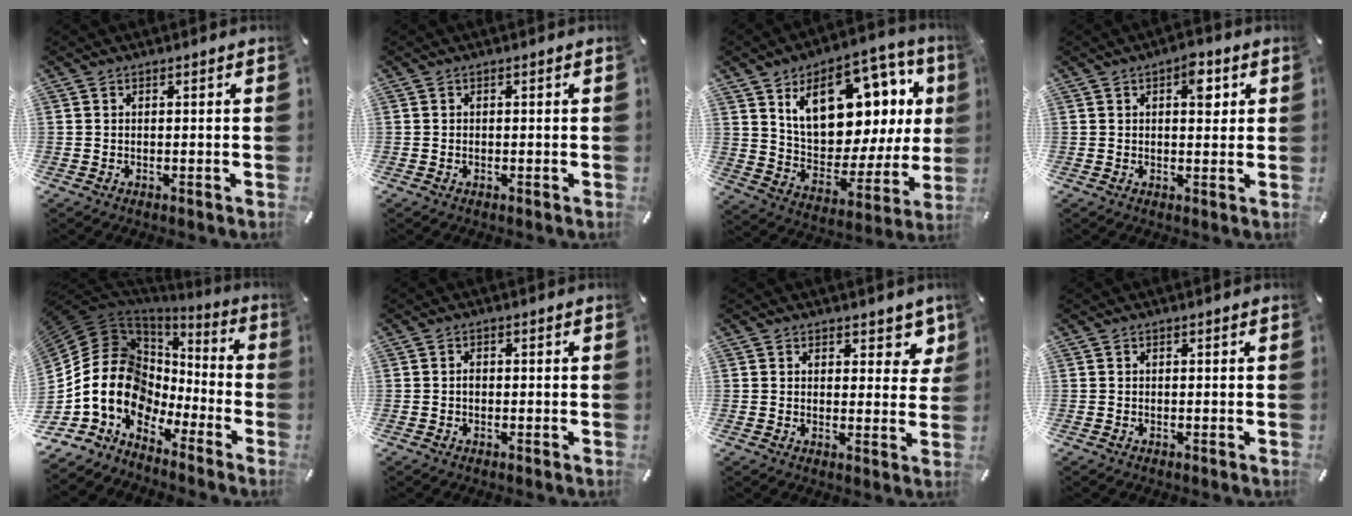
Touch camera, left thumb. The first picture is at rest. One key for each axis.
{"total": 0.9, "fx": -0.2, "fy": 0.5, "fz": 0.7, "tx": -0.015, "ty": -0.002, "tz": -0.004}
{"total": 18.8, "fx": 9.1, "fy": 11.2, "fz": 12.0, "tx": -0.178, "ty": -0.060, "tz": 0.155}
{"total": 5.4, "fx": 1.9, "fy": 3.0, "fz": 4.1, "tx": -0.031, "ty": -0.013, "tz": 0.019}
{"total": 14.9, "fx": -3.5, "fy": 12.2, "fz": 7.8, "tx": -0.190, "ty": -0.012, "tz": -0.067}
{"total": 0.9, "fx": -0.2, "fy": 0.6, "fz": 0.6, "tx": -0.014, "ty": 0.001, "tz": -0.004}
{"total": 6.0, "fx": 3.7, "fy": 3.9, "fz": 2.8, "tx": -0.010, "ty": -0.023, "tz": 0.058}
{"total": 0.0}